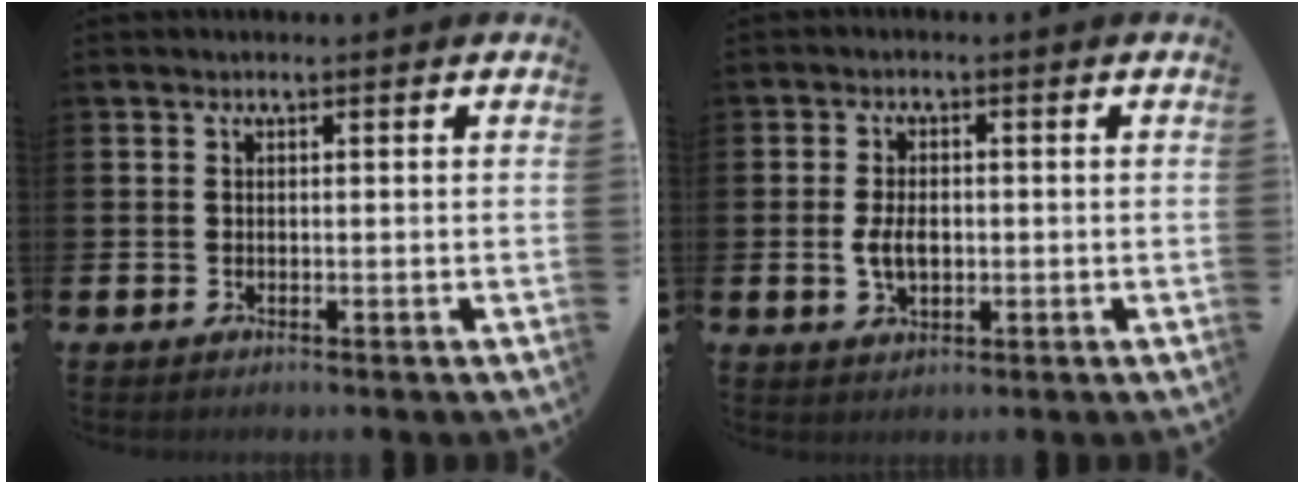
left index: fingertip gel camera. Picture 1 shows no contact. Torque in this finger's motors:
{"motor_torque": [0.93, 0.23, 0.07, 0.06]}